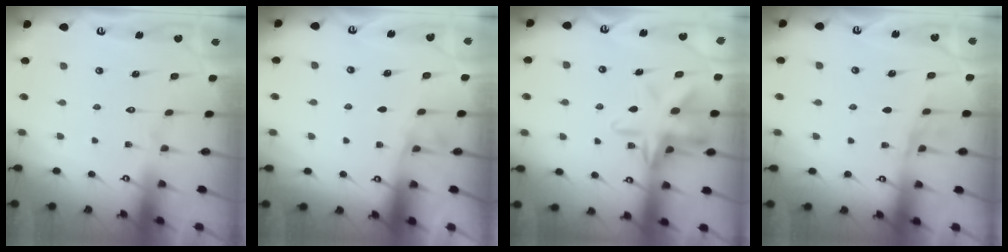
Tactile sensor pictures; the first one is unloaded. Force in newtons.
{"total": 2.9, "press": 2.9, "slide": 0.4}
{"total": 13.2, "press": 13.1, "slide": 1.3}
{"total": 5.1, "press": 4.9, "slide": 1.5}